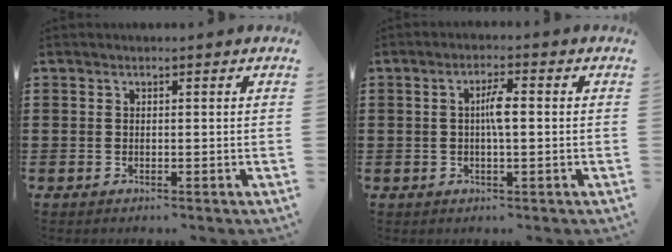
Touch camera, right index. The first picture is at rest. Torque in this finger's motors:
{"motor_torque": [0.57, -0.44, 0.35, 0.06]}